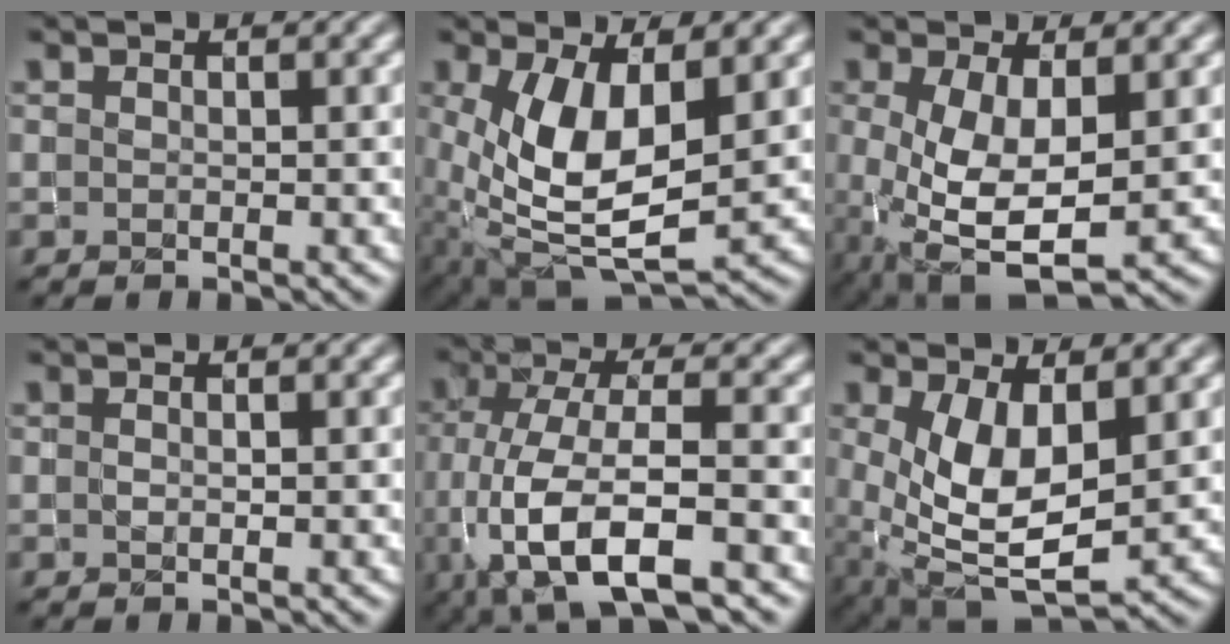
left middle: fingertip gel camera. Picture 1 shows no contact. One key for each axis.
{"total": 9.1, "fx": 0.6, "fy": 4.4, "fz": 7.9, "tx": -0.174, "ty": -0.005, "tz": 0.012}
{"total": 7.2, "fx": -0.8, "fy": 3.1, "fz": 6.4, "tx": -0.144, "ty": -0.012, "tz": -0.007}
{"total": 0.0}
{"total": 9.7, "fx": -3.6, "fy": 3.4, "fz": 8.3, "tx": -0.160, "ty": -0.006, "tz": -0.066}
{"total": 7.2, "fx": 0.7, "fy": 3.6, "fz": 6.2, "tx": -0.135, "ty": -0.007, "tz": 0.019}